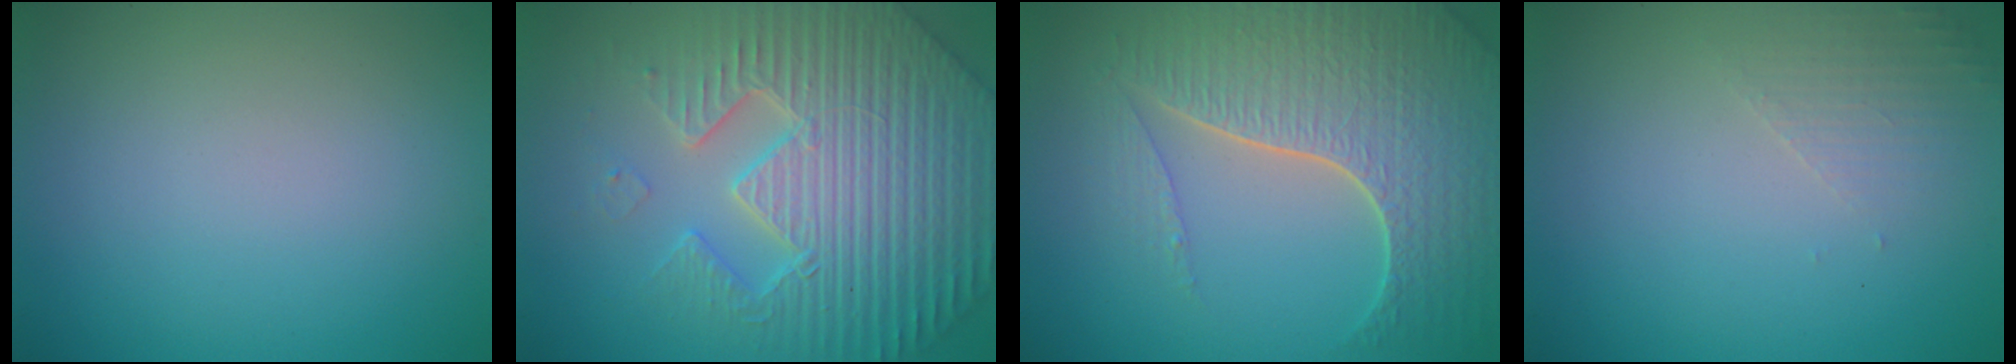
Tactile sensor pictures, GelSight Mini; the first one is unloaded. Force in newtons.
{"total": 7.7, "press": 7.4, "slide": 2.1}
{"total": 7.4, "press": 5.5, "slide": 5.0}
{"total": 1.6, "press": 1.6, "slide": 0.4}